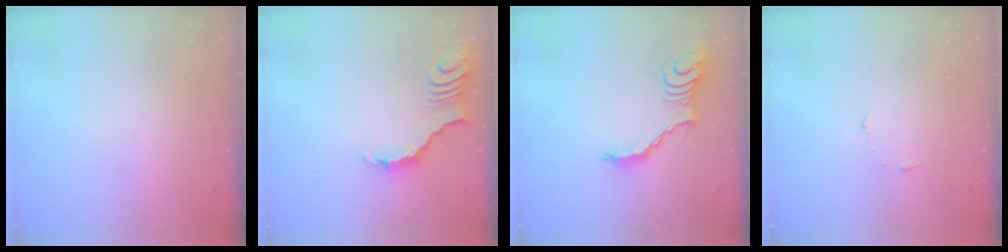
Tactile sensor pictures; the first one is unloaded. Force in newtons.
{"total": 3.8, "press": 3.7, "slide": 0.7}
{"total": 12.2, "press": 12.2, "slide": 1.0}
{"total": 3.6, "press": 3.6, "slide": 0.2}